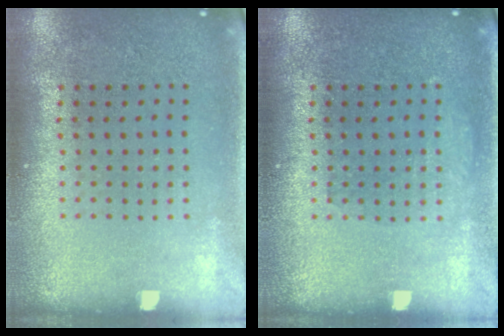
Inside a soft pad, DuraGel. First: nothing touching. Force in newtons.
{"total": 0.8, "press": 0.8, "slide": 0.1}